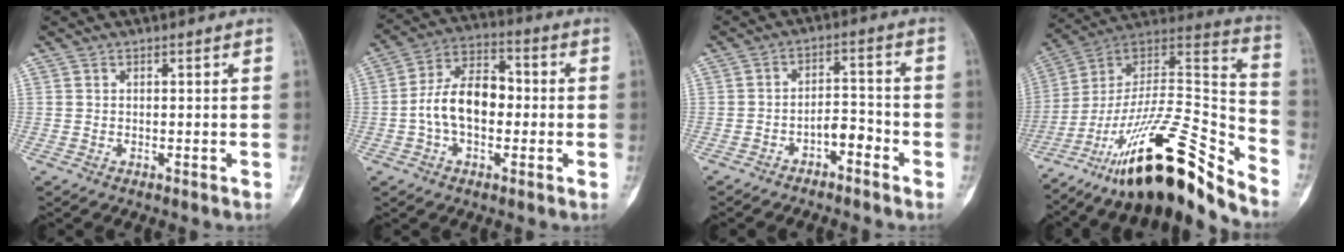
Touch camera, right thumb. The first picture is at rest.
{"total": 11.9, "force": [-1.1, 7.2, 9.4], "torque": [-0.159, 0.036, -0.028]}
{"total": 5.0, "force": [-3.1, 2.6, 3.0], "torque": [-0.033, 0.039, -0.052]}
{"total": 27.1, "force": [-19.7, 6.0, 17.6], "torque": [-0.260, 0.108, -0.335]}